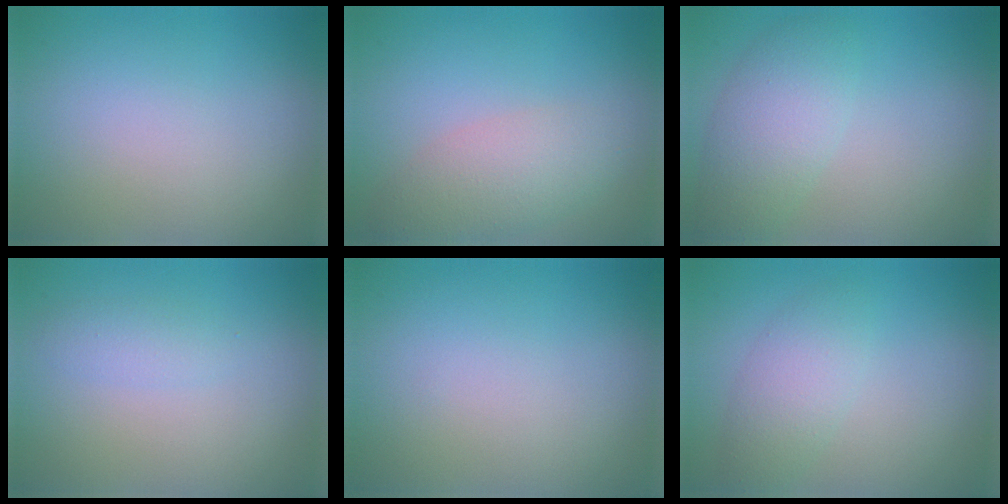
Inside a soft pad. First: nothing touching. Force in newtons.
{"total": 3.8, "press": 3.8, "slide": 0.2}
{"total": 4.0, "press": 4.0, "slide": 0.2}
{"total": 1.4, "press": 1.4, "slide": 0.1}
{"total": 0.0}
{"total": 2.9, "press": 2.9, "slide": 0.0}